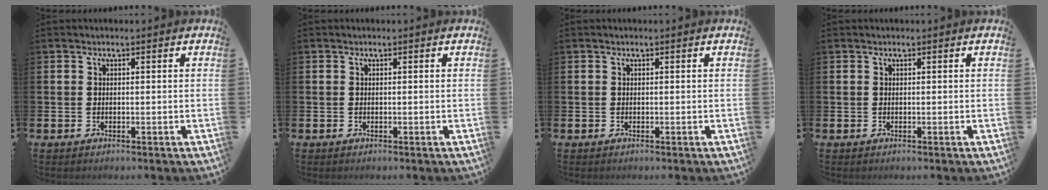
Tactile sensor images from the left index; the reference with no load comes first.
{"total": 0.0}
{"total": 0.0}
{"total": 0.0}